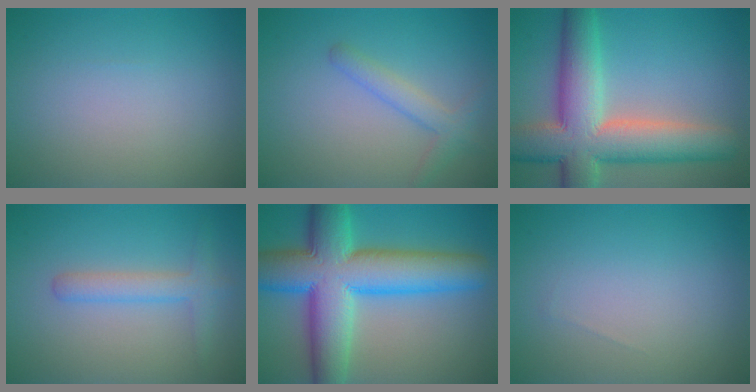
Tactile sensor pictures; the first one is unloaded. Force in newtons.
{"total": 2.2, "press": 2.2, "slide": 0.1}
{"total": 10.9, "press": 10.9, "slide": 0.7}
{"total": 2.5, "press": 2.5, "slide": 0.1}
{"total": 12.6, "press": 12.6, "slide": 0.5}
{"total": 0.0}